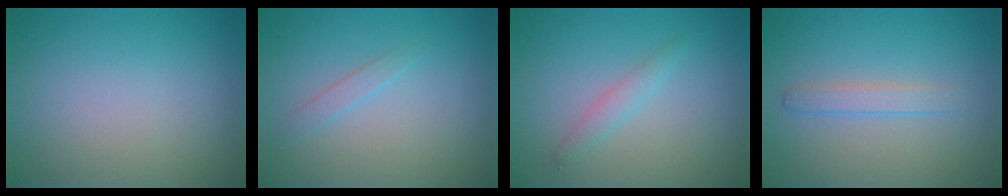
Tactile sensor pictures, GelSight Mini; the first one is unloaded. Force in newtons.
{"total": 1.0, "press": 1.0, "slide": 0.0}
{"total": 1.5, "press": 1.5, "slide": 0.1}
{"total": 1.6, "press": 1.6, "slide": 0.0}